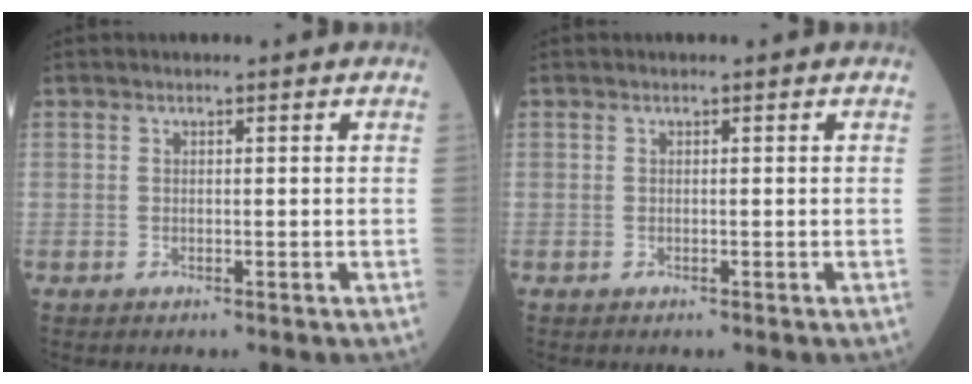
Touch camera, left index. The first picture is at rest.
{"total": 0.0}